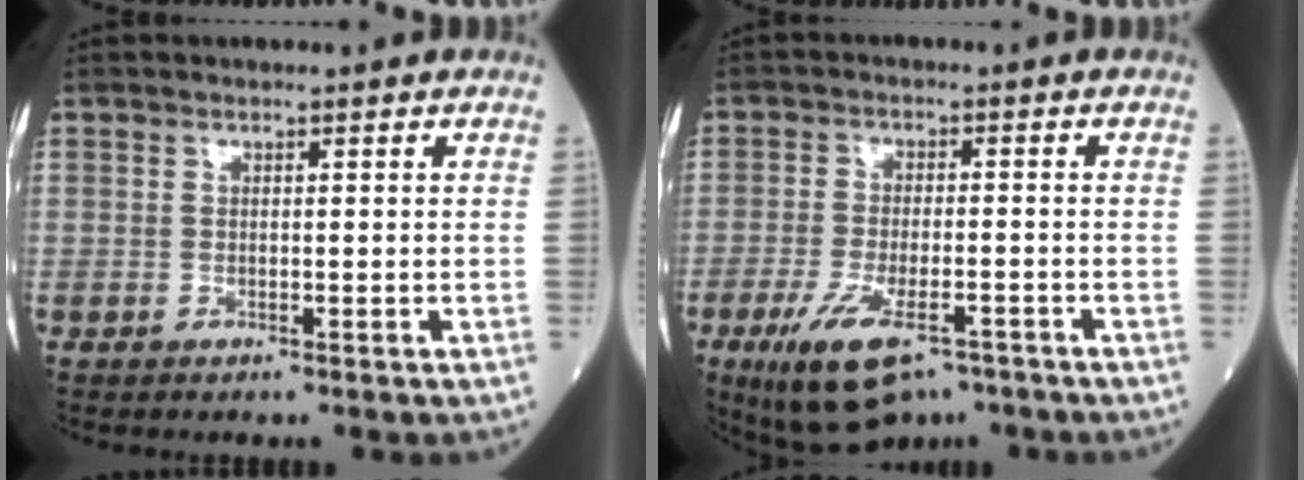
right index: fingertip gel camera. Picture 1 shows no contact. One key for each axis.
{"total": 10.8, "fx": -6.6, "fy": 3.8, "fz": 7.6, "tx": -0.142, "ty": -0.017, "tz": -0.107}